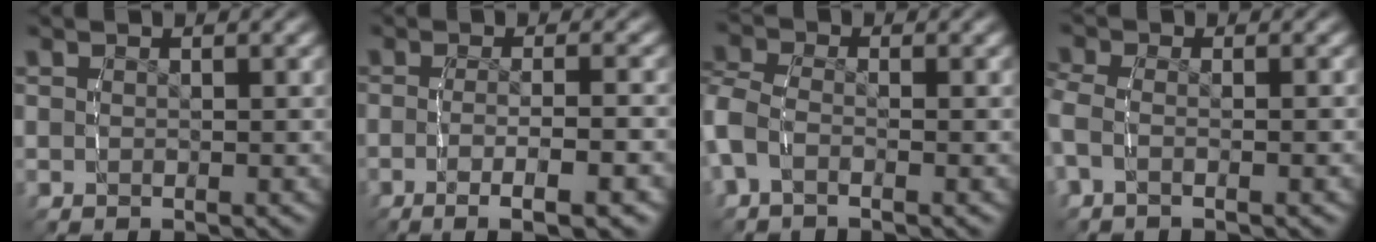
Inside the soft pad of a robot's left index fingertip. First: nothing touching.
{"total": 5.1, "force": [-3.3, 0.7, 3.9], "torque": [-0.073, -0.014, -0.042]}
{"total": 4.1, "force": [-1.1, 3.2, 2.4], "torque": [-0.073, -0.010, -0.023]}
{"total": 2.4, "force": [-0.8, 1.3, 1.9], "torque": [-0.061, -0.008, -0.012]}